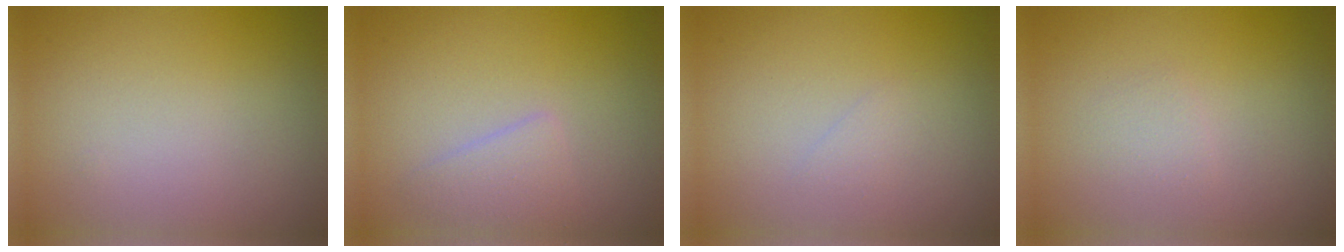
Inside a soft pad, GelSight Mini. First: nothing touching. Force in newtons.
{"total": 1.9, "press": 1.9, "slide": 0.0}
{"total": 0.7, "press": 0.7, "slide": 0.1}
{"total": 0.9, "press": 0.9, "slide": 0.1}